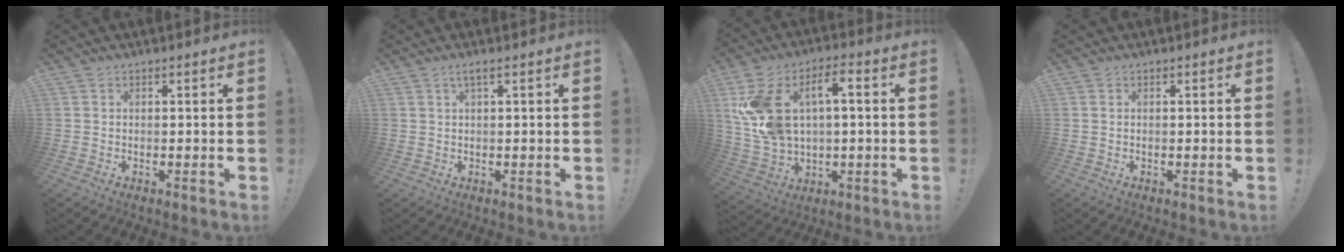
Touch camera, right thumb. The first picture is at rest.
{"total": 2.1, "force": [0.7, -0.2, 2.0], "torque": [-0.040, -0.001, 0.012]}
{"total": 14.8, "force": [3.2, 9.2, 11.2], "torque": [-0.221, -0.005, 0.057]}
{"total": 0.0}